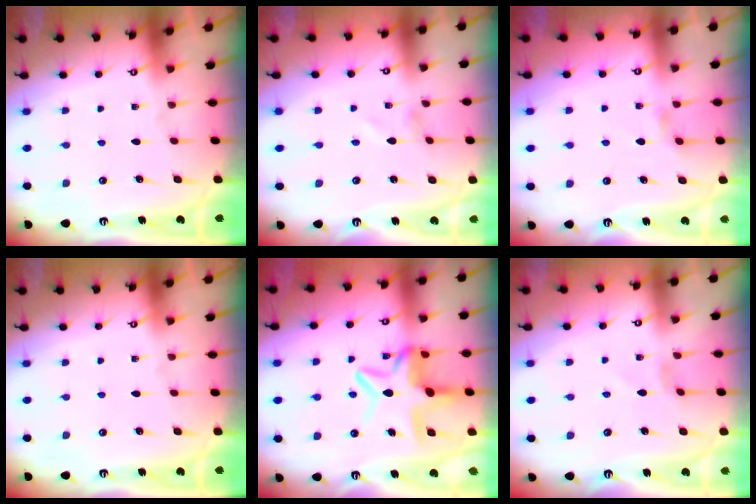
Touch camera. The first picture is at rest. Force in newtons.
{"total": 1.3, "press": 1.3, "slide": 0.1}
{"total": 3.5, "press": 3.4, "slide": 0.6}
{"total": 0.0}
{"total": 11.5, "press": 11.4, "slide": 1.4}
{"total": 1.2, "press": 1.2, "slide": 0.3}